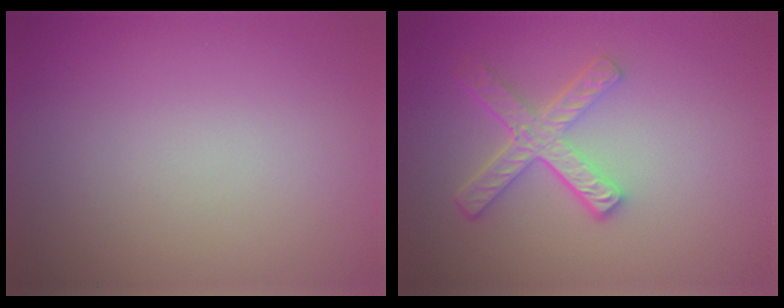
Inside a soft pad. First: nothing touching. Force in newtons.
{"total": 4.5, "press": 3.3, "slide": 3.1}